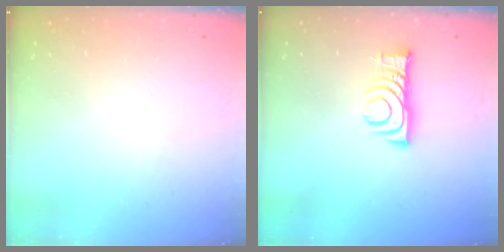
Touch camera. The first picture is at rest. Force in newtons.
{"total": 8.1, "press": 8.1, "slide": 0.9}